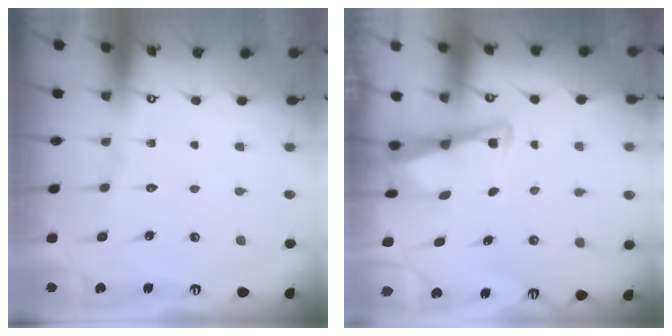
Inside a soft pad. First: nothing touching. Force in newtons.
{"total": 3.0, "press": 2.9, "slide": 0.4}